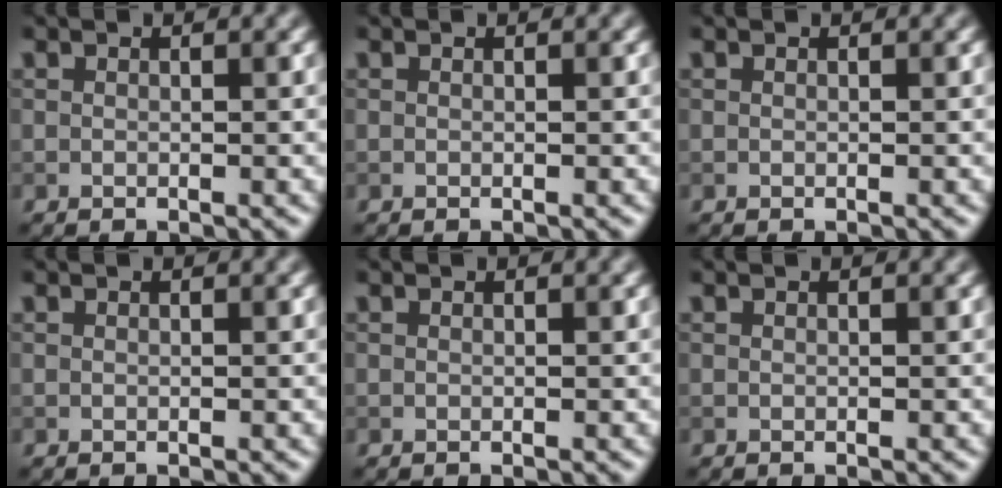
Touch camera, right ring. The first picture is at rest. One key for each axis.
{"total": 0.0}
{"total": 0.0}
{"total": 0.0}
{"total": 0.0}
{"total": 0.0}